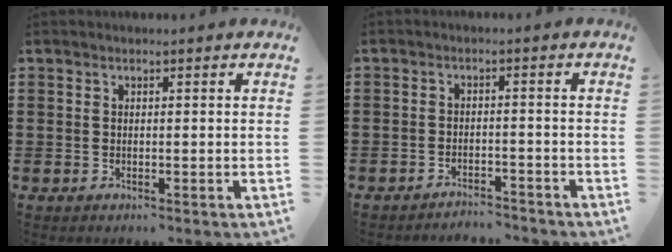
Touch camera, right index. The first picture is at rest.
{"total": 2.4, "force": [-2.4, 0.1, -0.1], "torque": [-0.004, 0.002, -0.051]}